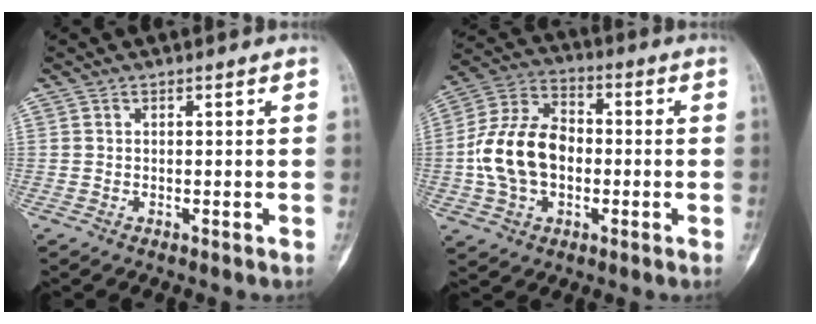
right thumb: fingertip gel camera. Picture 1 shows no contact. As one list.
[{"total": 14.9, "force": [-1.4, 10.2, 10.8], "torque": [-0.197, 0.033, -0.029]}]